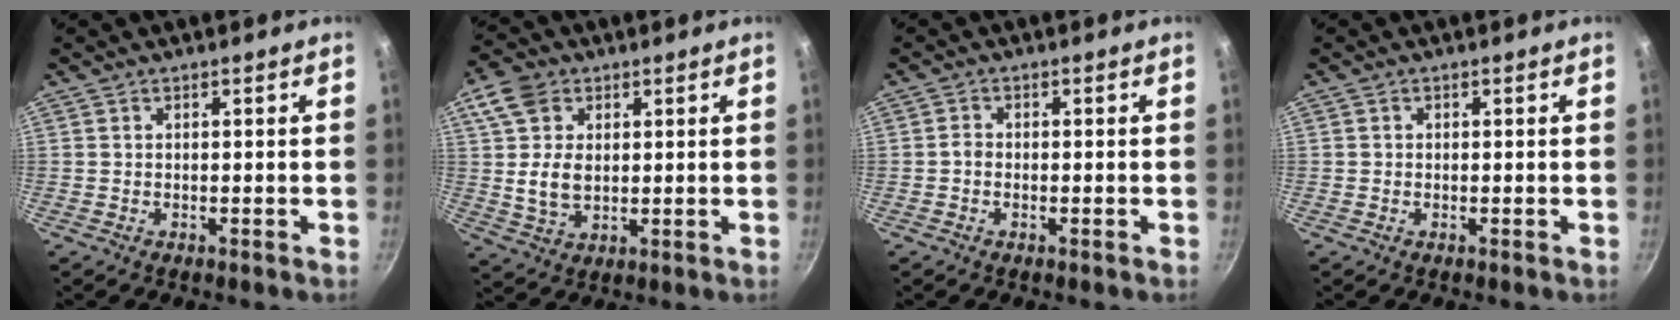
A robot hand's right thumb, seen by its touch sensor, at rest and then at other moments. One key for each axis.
{"total": 9.4, "fx": 1.9, "fy": 6.8, "fz": 6.2, "tx": -0.093, "ty": -0.007, "tz": 0.033}
{"total": 1.4, "fx": -0.5, "fy": 1.0, "fz": 0.9, "tx": -0.024, "ty": 0.008, "tz": -0.013}
{"total": 0.5, "fx": 0.0, "fy": 0.5, "fz": 0.1, "tx": 0.002, "ty": 0.002, "tz": -0.001}